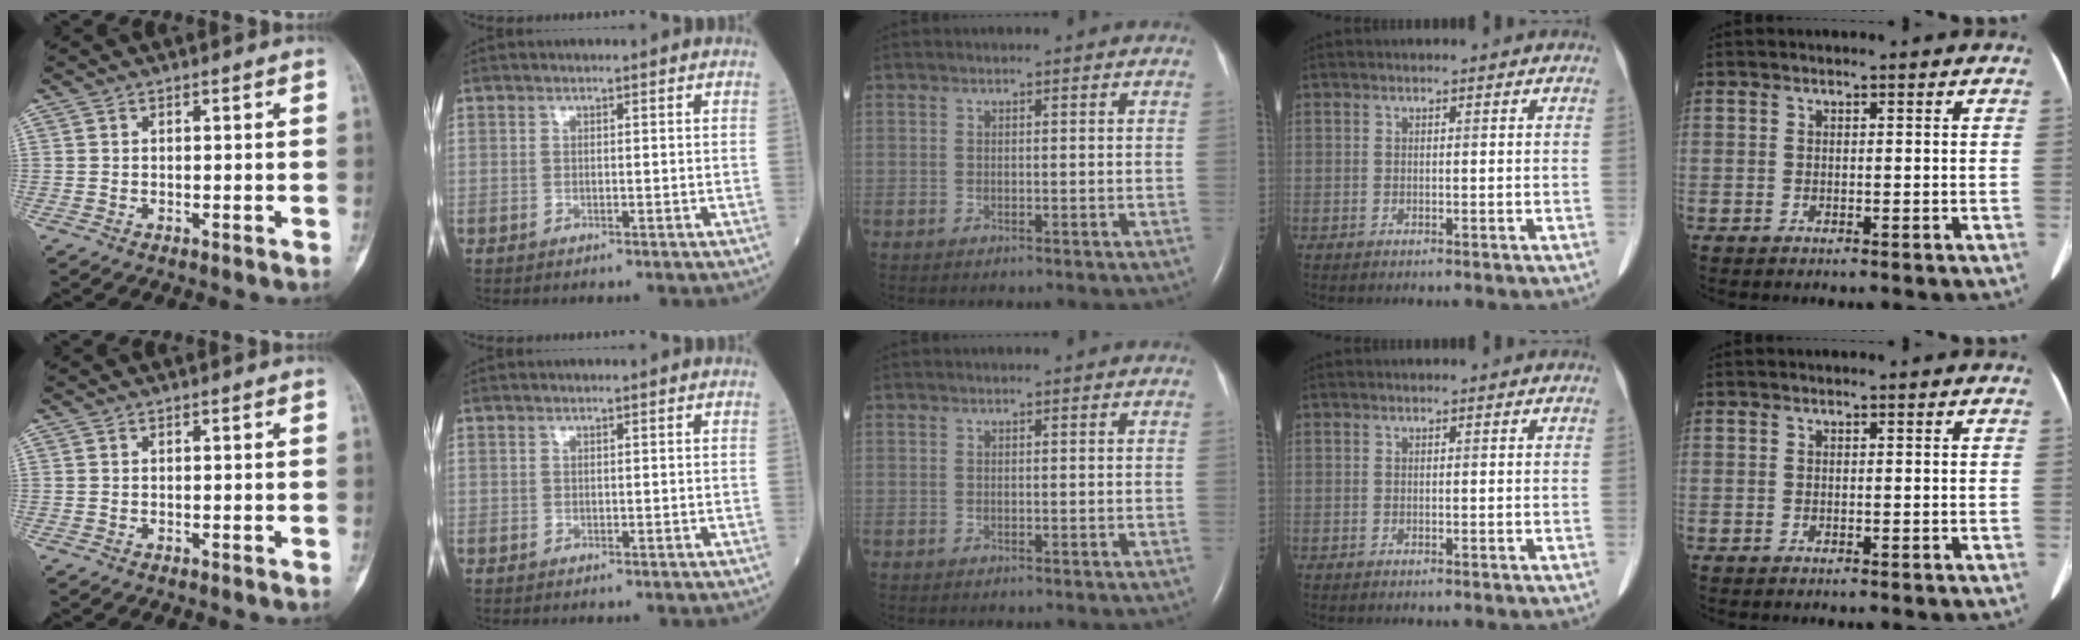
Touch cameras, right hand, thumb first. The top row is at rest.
{}